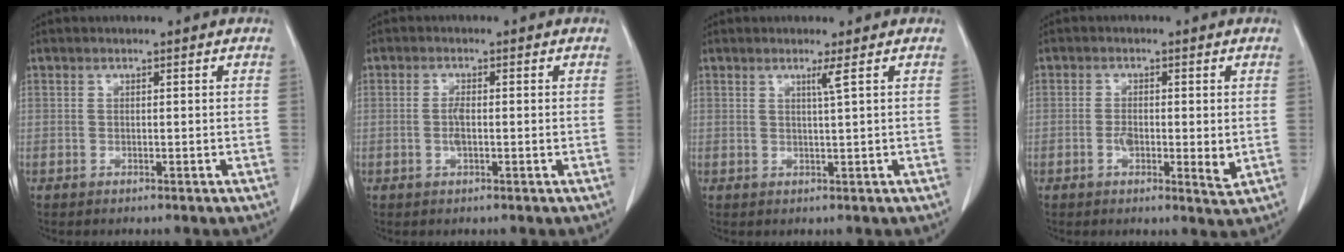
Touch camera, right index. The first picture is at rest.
{"total": 2.1, "force": [-0.3, 0.6, 2.0], "torque": [-0.046, -0.001, -0.006]}
{"total": 1.5, "force": [0.7, -0.7, 1.1], "torque": [-0.030, -0.008, 0.017]}
{"total": 4.8, "force": [-0.7, 1.5, 4.5], "torque": [-0.075, -0.006, -0.011]}